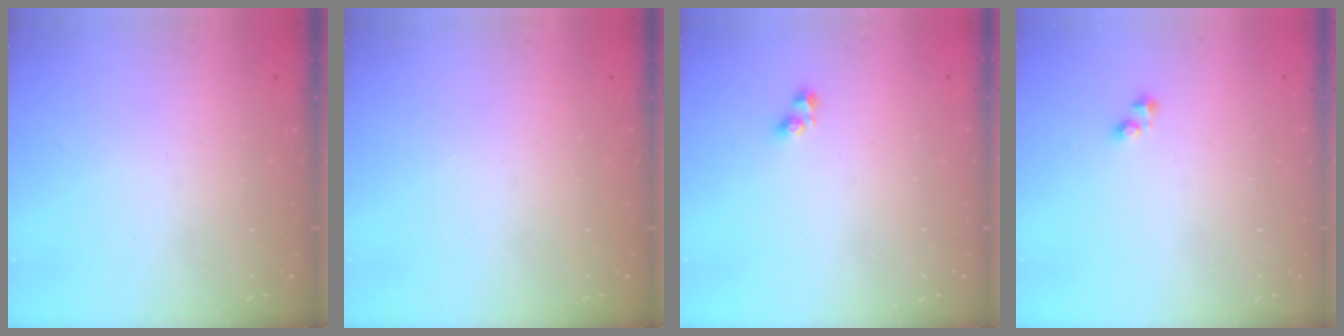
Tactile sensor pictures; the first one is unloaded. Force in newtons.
{"total": 0.0}
{"total": 2.9, "press": 2.9, "slide": 0.4}
{"total": 2.2, "press": 2.2, "slide": 0.3}